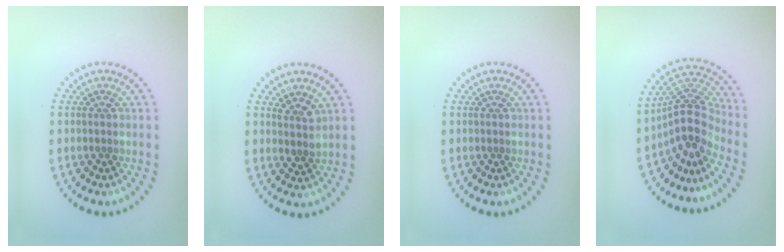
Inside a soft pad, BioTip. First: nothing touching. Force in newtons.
{"total": 1.6, "press": 1.3, "slide": 1.0}
{"total": 0.0}
{"total": 4.5, "press": 3.2, "slide": 3.2}